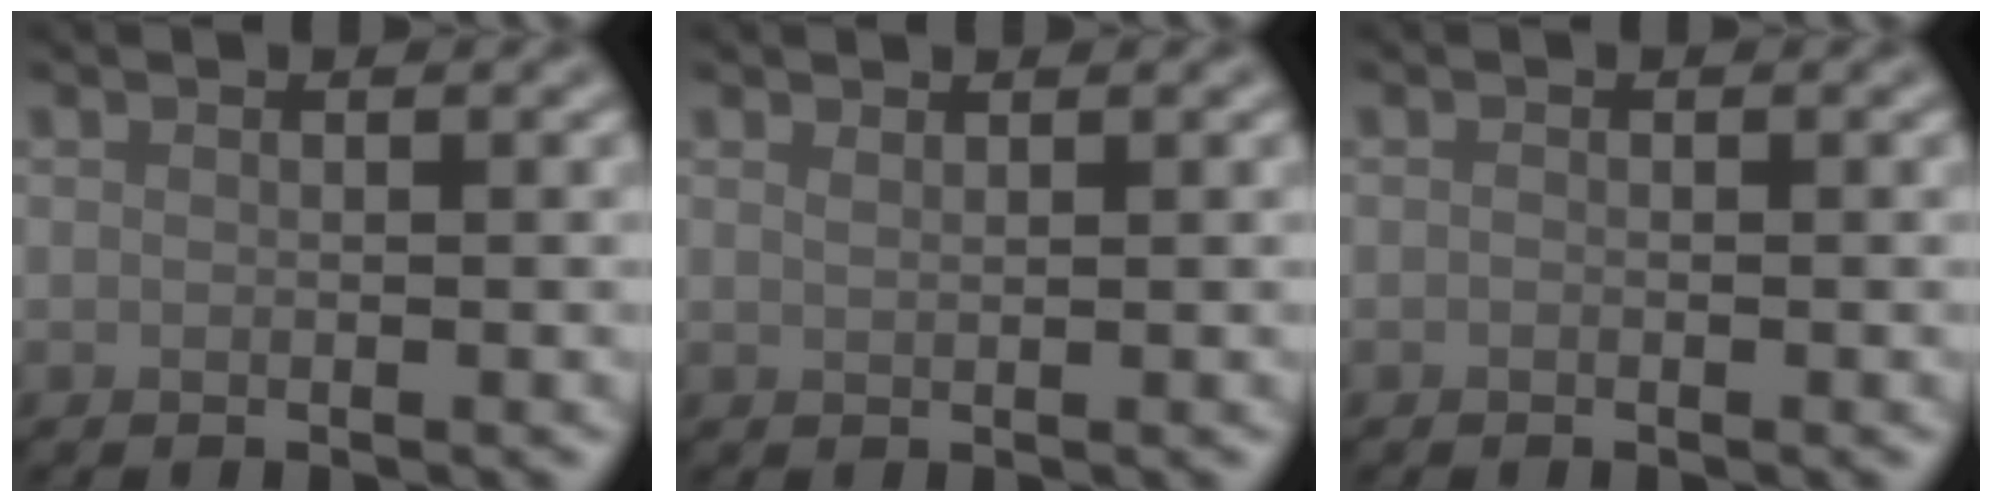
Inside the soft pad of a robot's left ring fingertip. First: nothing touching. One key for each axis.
{"total": 0.7, "fx": 0.6, "fy": 0.2, "fz": 0.3, "tx": -0.003, "ty": 0.001, "tz": 0.011}
{"total": 0.0}